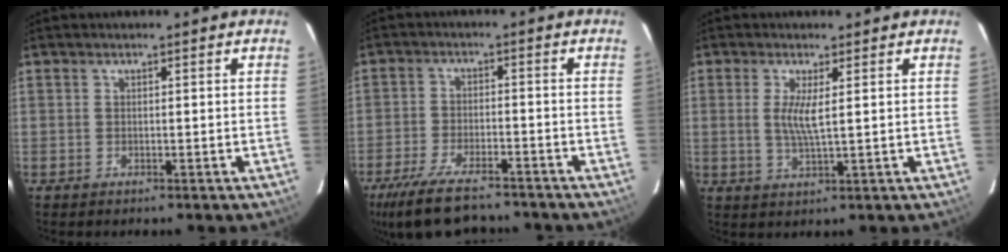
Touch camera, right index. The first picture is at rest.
{"total": 14.6, "force": [-11.9, 4.5, 7.2], "torque": [-0.164, -0.028, -0.199]}
{"total": 4.3, "force": [0.8, 0.3, 4.3], "torque": [-0.087, -0.009, 0.013]}